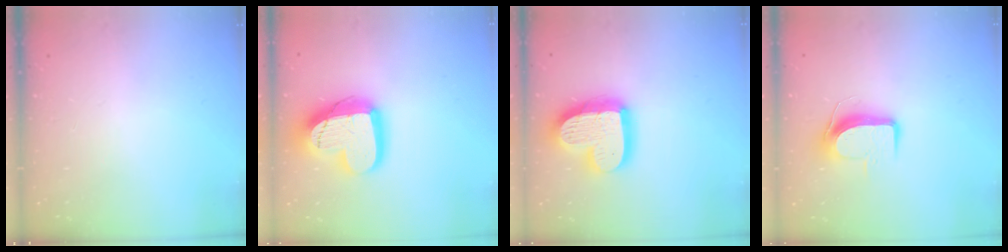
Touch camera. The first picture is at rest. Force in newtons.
{"total": 19.5, "press": 19.4, "slide": 1.4}
{"total": 19.1, "press": 19.0, "slide": 2.0}
{"total": 9.2, "press": 9.1, "slide": 0.9}